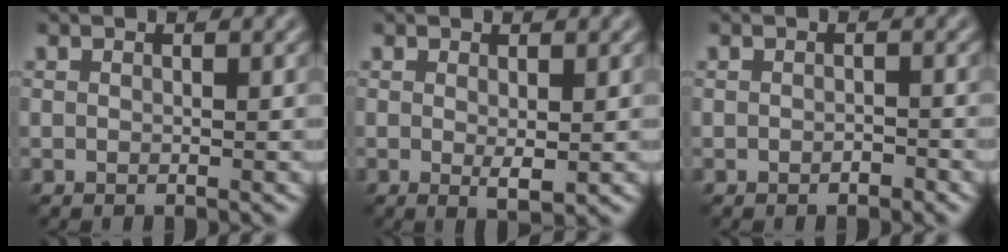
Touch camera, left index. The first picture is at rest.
{"total": 1.5, "force": [0.2, 0.3, 1.5], "torque": [-0.023, -0.007, 0.004]}
{"total": 0.8, "force": [-0.5, 0.4, 0.5], "torque": [-0.007, -0.001, -0.007]}